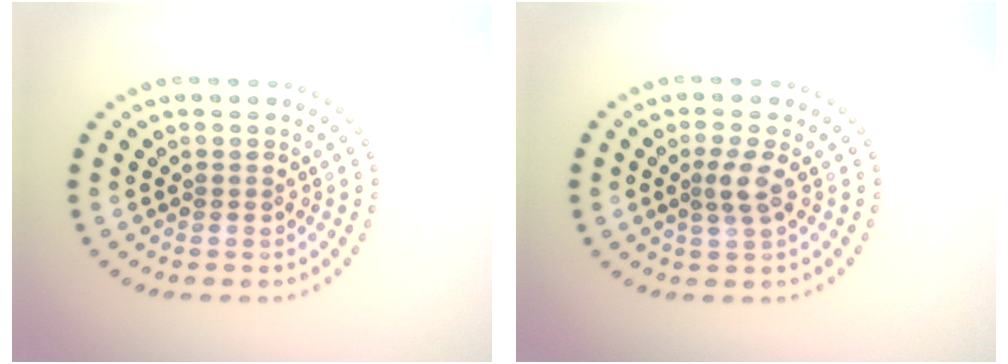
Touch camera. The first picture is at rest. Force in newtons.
{"total": 1.9, "press": 1.5, "slide": 1.1}